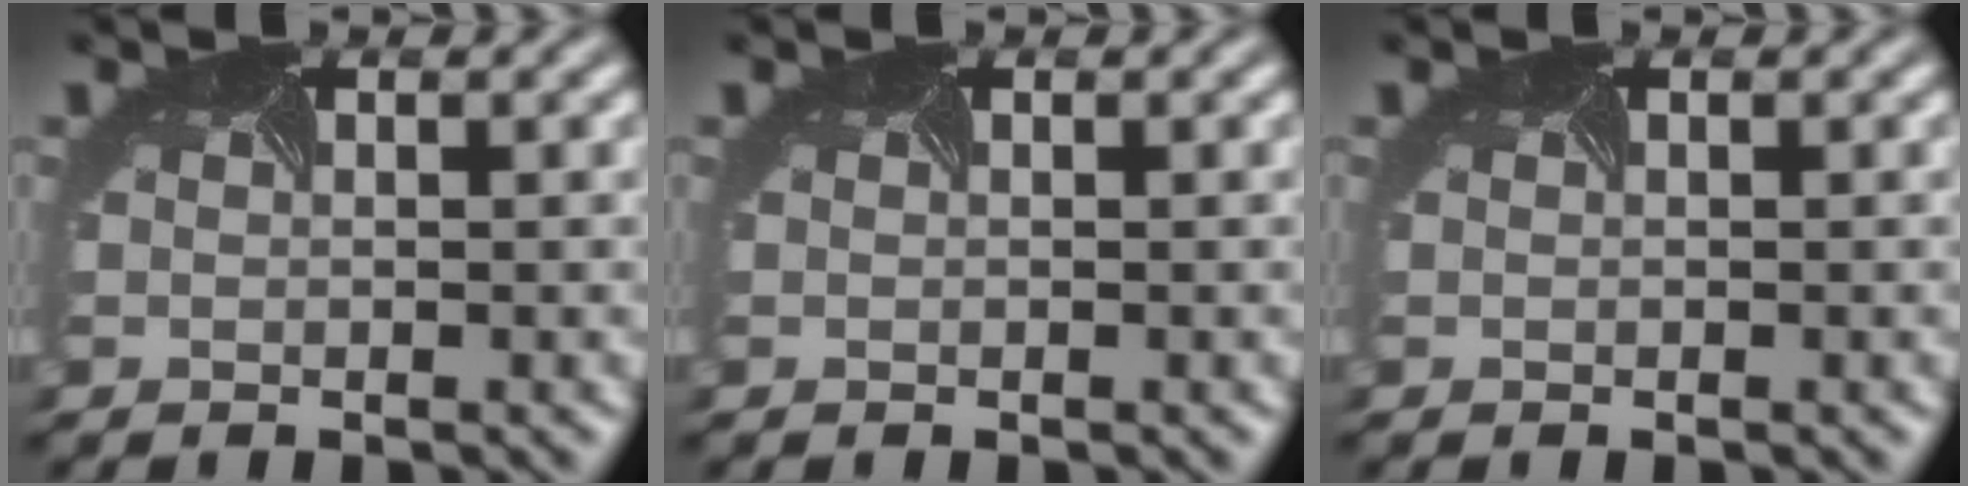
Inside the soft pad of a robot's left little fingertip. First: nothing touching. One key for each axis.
{"total": 0.0}
{"total": 0.0}